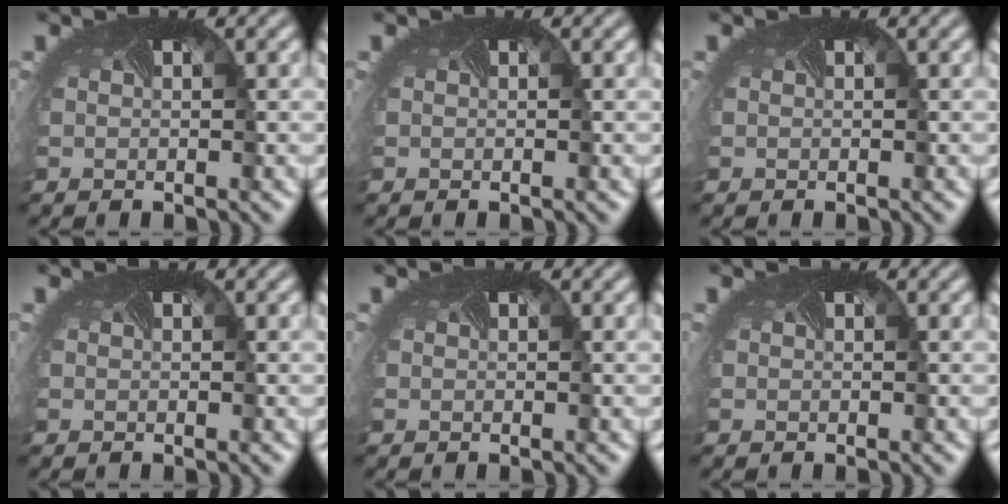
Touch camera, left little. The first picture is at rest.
{"total": 0.0}
{"total": 0.0}
{"total": 0.0}
{"total": 0.0}
{"total": 0.0}